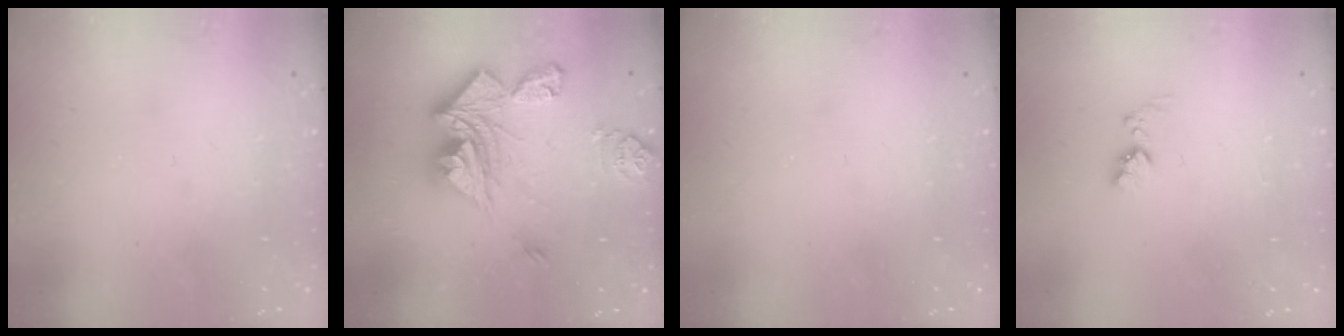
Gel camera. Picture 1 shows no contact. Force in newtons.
{"total": 20.4, "press": 20.3, "slide": 2.4}
{"total": 0.0}
{"total": 5.0, "press": 5.0, "slide": 0.6}